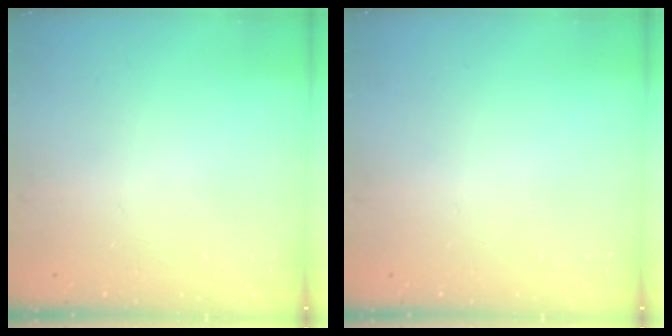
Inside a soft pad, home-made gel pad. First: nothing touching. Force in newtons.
{"total": 0.0}